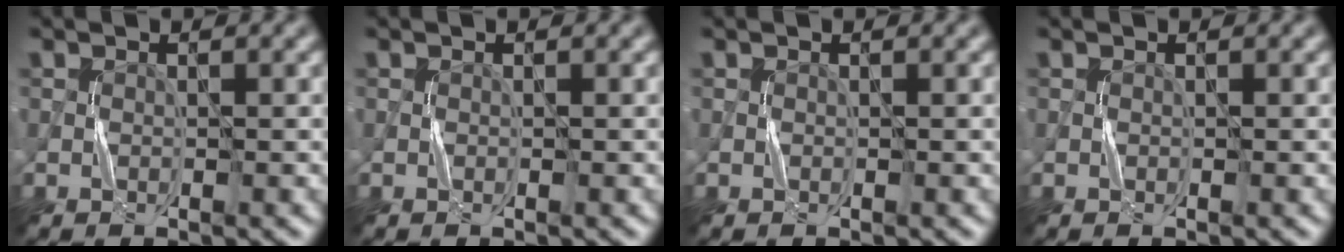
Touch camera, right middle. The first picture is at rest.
{"total": 0.0}
{"total": 0.0}
{"total": 0.0}